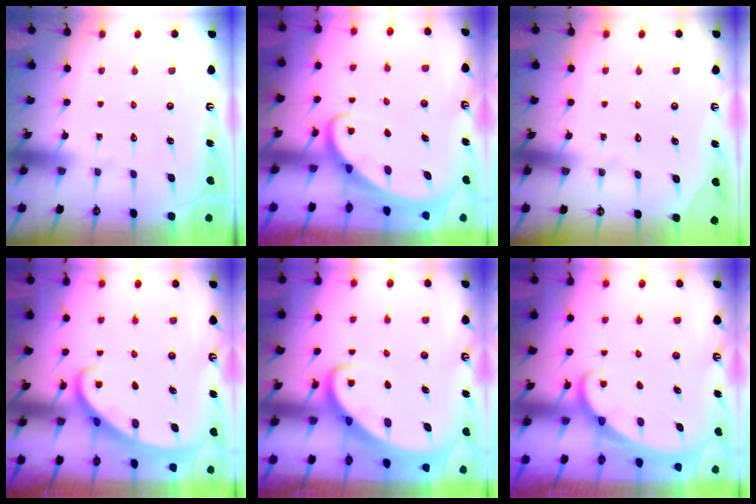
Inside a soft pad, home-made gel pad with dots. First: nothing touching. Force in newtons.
{"total": 3.1, "press": 3.0, "slide": 0.5}
{"total": 0.0}
{"total": 2.2, "press": 2.2, "slide": 0.2}
{"total": 3.6, "press": 3.5, "slide": 0.4}
{"total": 1.8, "press": 1.8, "slide": 0.1}